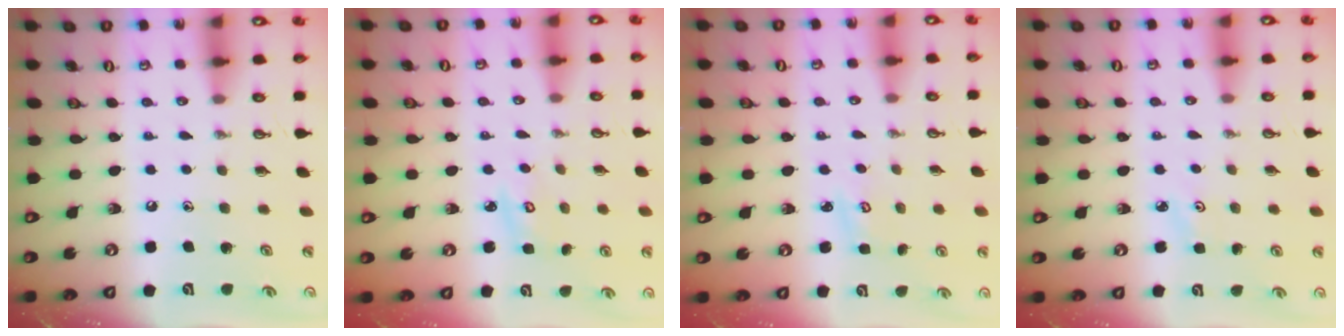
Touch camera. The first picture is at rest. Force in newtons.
{"total": 3.8, "press": 3.8, "slide": 0.4}
{"total": 2.8, "press": 2.8, "slide": 0.3}
{"total": 2.1, "press": 2.1, "slide": 0.3}